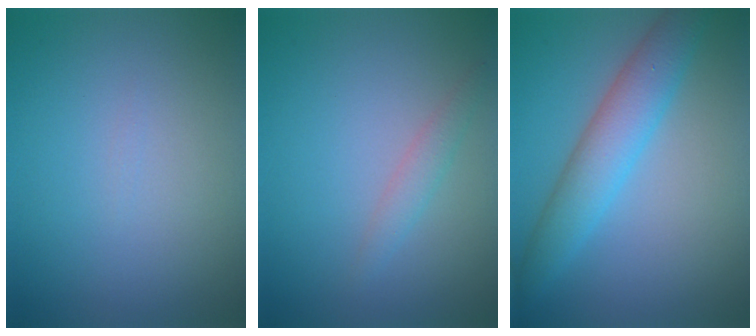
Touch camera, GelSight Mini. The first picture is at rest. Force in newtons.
{"total": 1.3, "press": 1.3, "slide": 0.1}
{"total": 4.8, "press": 4.8, "slide": 0.1}